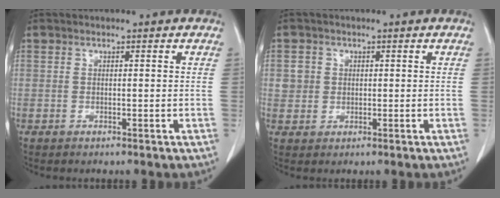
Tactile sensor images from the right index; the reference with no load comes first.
{"total": 2.8, "force": [0.6, 2.7, 0.5], "torque": [0.000, 0.004, 0.012]}